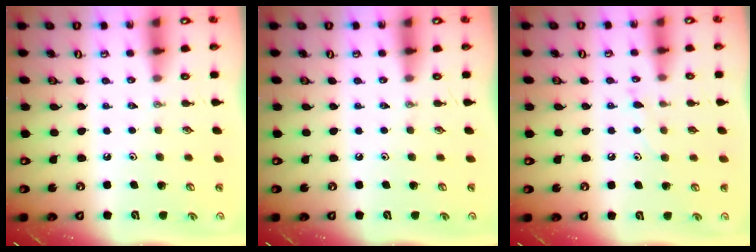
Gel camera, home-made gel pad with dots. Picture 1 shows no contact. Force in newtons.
{"total": 0.0}
{"total": 6.7, "press": 6.7, "slide": 0.4}